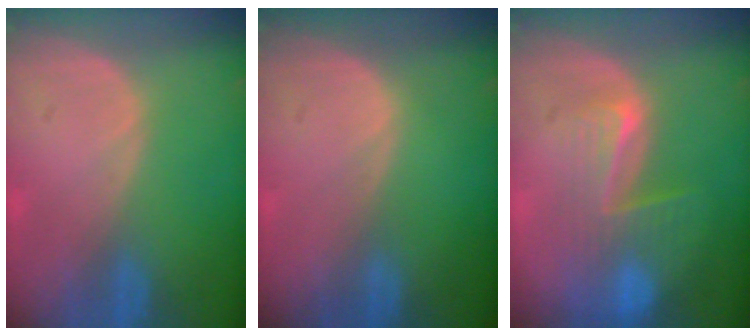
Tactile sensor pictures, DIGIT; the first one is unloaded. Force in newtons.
{"total": 0.0}
{"total": 8.0, "press": 7.1, "slide": 3.7}